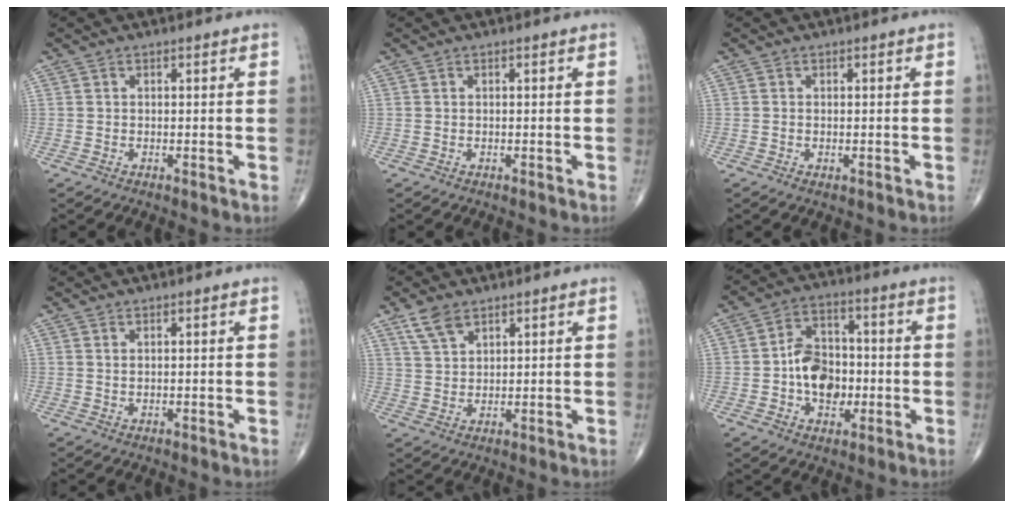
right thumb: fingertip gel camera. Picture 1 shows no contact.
{"total": 0.0}
{"total": 0.8, "force": [-0.3, 0.4, 0.6], "torque": [-0.012, -0.001, -0.004]}
{"total": 0.6, "force": [0.4, 0.2, 0.4], "torque": [-0.008, -0.002, 0.009]}
{"total": 5.0, "force": [3.4, 2.6, 2.7], "torque": [-0.044, -0.012, 0.070]}
{"total": 10.7, "force": [-1.6, 7.8, 7.2], "torque": [-0.085, 0.024, -0.031]}